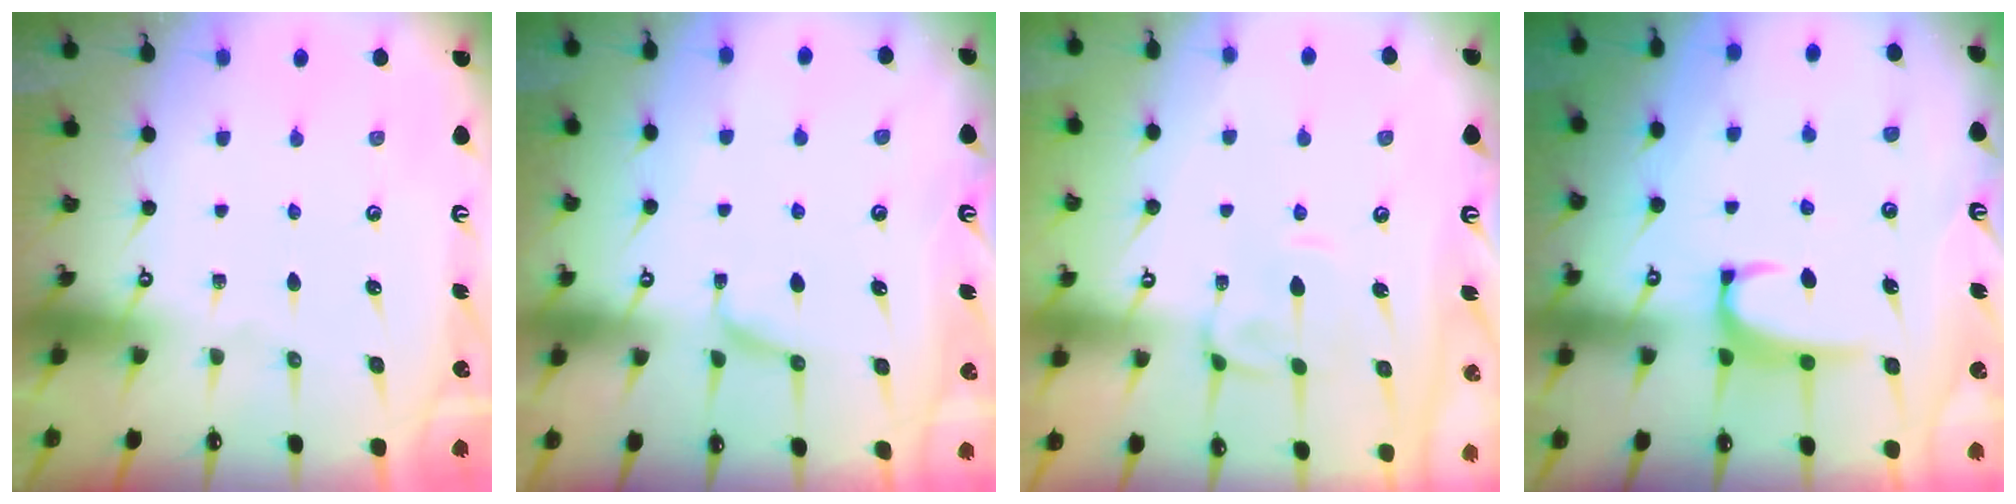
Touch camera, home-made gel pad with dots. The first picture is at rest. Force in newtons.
{"total": 1.2, "press": 1.0, "slide": 0.6}
{"total": 1.7, "press": 1.5, "slide": 0.8}
{"total": 2.4, "press": 2.3, "slide": 0.6}